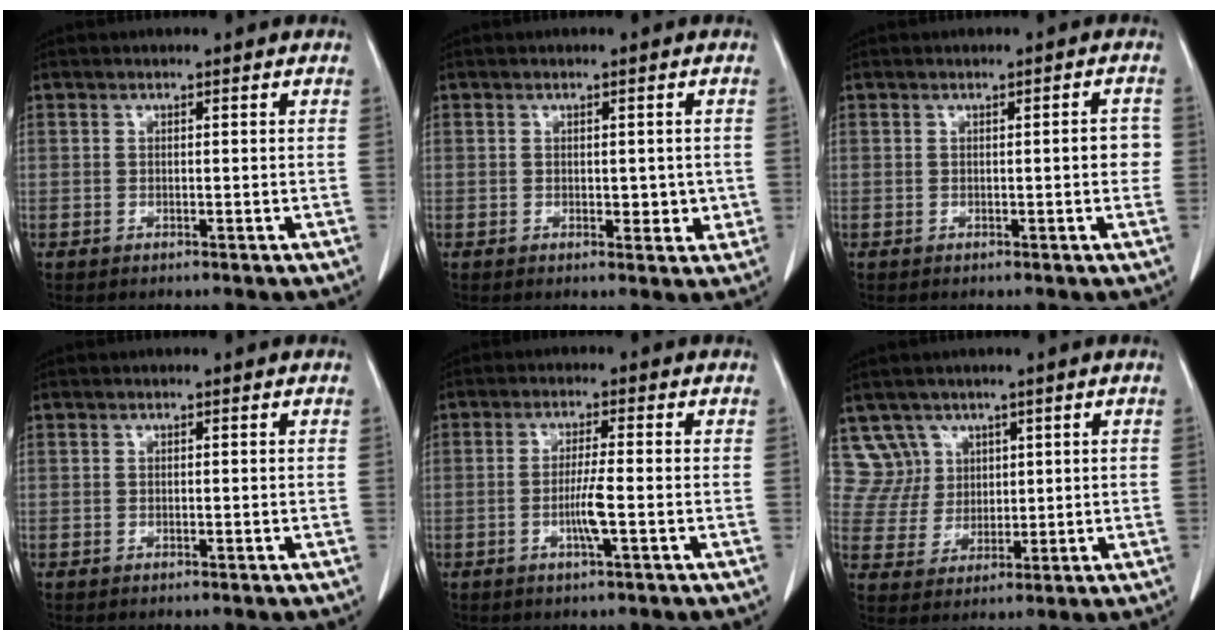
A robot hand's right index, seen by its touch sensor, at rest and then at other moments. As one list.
[{"total": 3.0, "force": [-0.1, 1.9, 2.3], "torque": [-0.019, -0.003, 0.005]}, {"total": 2.2, "force": [-0.1, 0.6, 2.1], "torque": [-0.020, 0.004, -0.004]}, {"total": 0.0}, {"total": 4.1, "force": [-1.2, -0.2, 3.9], "torque": [-0.076, -0.005, -0.022]}, {"total": 6.2, "force": [3.7, 4.8, -0.9], "torque": [0.028, 0.011, 0.079]}]